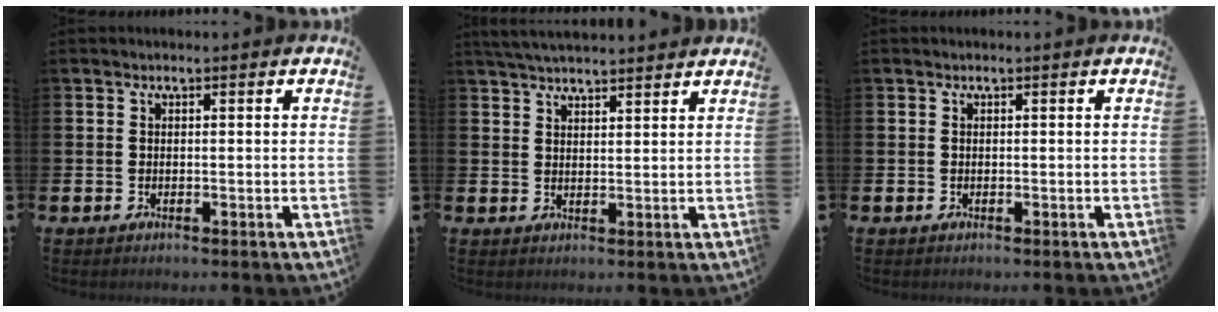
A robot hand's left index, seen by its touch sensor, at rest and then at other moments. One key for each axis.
{"total": 4.0, "fx": 3.9, "fy": 0.2, "fz": 0.6, "tx": -0.018, "ty": -0.014, "tz": 0.072}
{"total": 0.0}